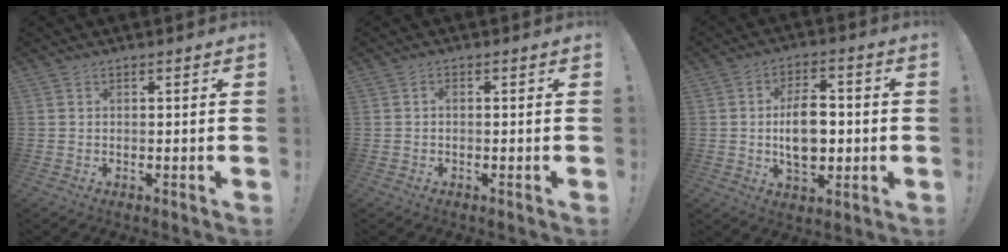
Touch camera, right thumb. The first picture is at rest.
{"total": 0.8, "force": [-0.5, 0.2, 0.5], "torque": [-0.012, 0.004, -0.011]}
{"total": 11.4, "force": [-1.0, 7.1, 8.9], "torque": [-0.153, 0.005, -0.018]}